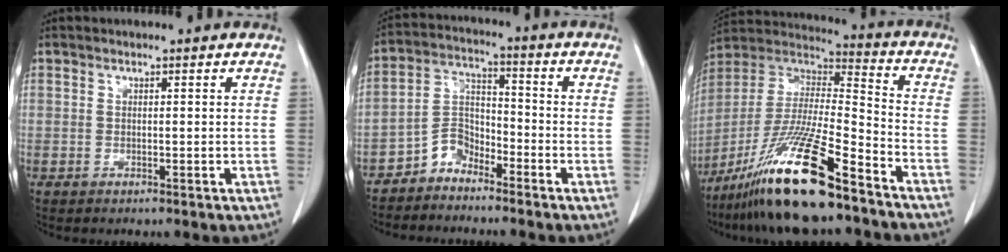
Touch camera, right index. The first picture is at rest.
{"total": 5.2, "force": [-4.2, 2.7, 1.5], "torque": [-0.027, 0.013, -0.087]}
{"total": 19.9, "force": [-13.8, 1.5, 14.2], "torque": [-0.304, -0.031, -0.258]}